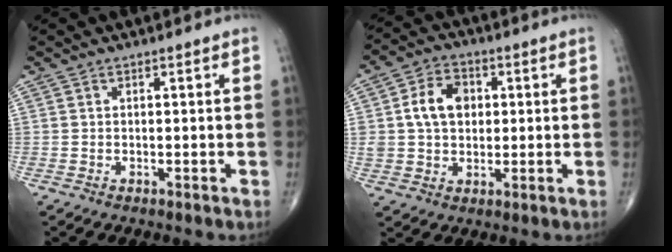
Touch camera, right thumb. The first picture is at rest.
{"total": 9.2, "force": [1.4, 6.9, 6.0], "torque": [-0.084, 0.007, 0.022]}